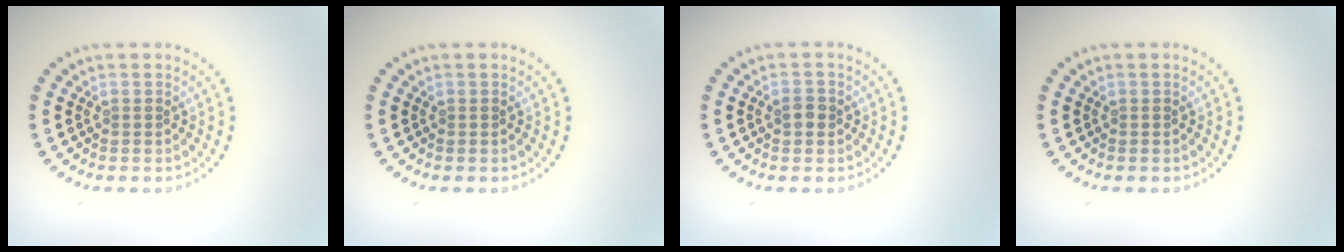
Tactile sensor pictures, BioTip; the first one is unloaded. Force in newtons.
{"total": 0.0}
{"total": 1.3, "press": 1.3, "slide": 0.1}
{"total": 0.0}